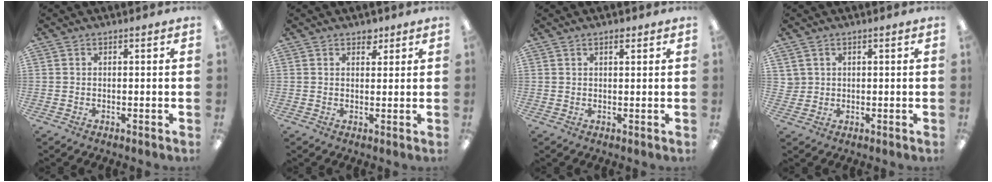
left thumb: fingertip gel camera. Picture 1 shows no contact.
{"total": 2.9, "force": [2.1, 1.7, 0.9], "torque": [0.003, -0.008, 0.033]}
{"total": 1.7, "force": [1.2, 0.6, 1.0], "torque": [-0.014, -0.003, 0.019]}
{"total": 2.2, "force": [1.0, 2.0, 0.1], "torque": [-0.008, 0.002, 0.019]}